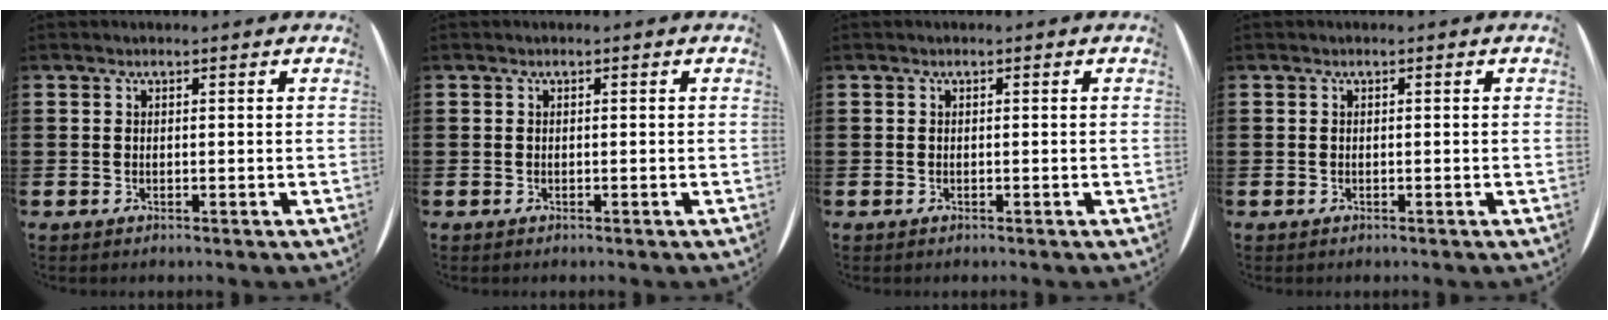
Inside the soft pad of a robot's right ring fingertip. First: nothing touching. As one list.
[{"total": 0.0}, {"total": 0.0}, {"total": 0.0}]